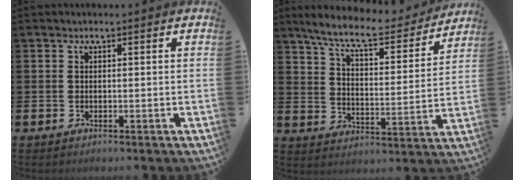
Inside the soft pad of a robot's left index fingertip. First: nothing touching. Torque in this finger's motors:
{"motor_torque": [1.13, -1.01, 0.62, 0.21]}